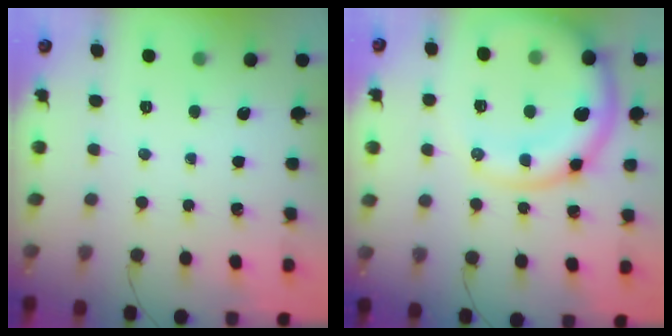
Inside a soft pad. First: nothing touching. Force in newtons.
{"total": 16.1, "press": 15.8, "slide": 3.0}